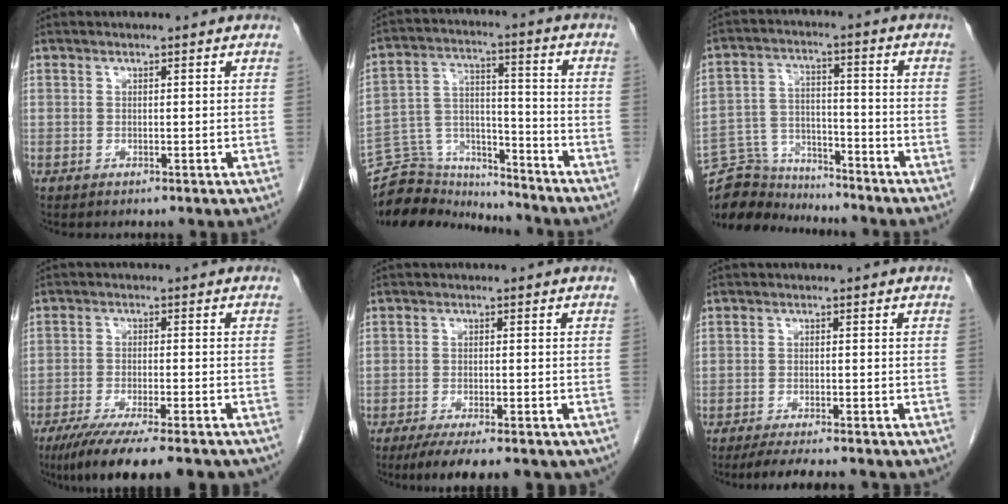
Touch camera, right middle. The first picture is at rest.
{"total": 13.3, "force": [-12.9, 3.3, 1.3], "torque": [-0.025, 0.043, -0.216]}
{"total": 11.4, "force": [-11.1, 2.9, 0.7], "torque": [-0.015, 0.034, -0.193]}
{"total": 19.0, "force": [-15.4, 3.6, 10.6], "torque": [-0.119, -0.018, -0.214]}
{"total": 12.0, "force": [-9.6, 2.7, 6.8], "torque": [-0.091, -0.010, -0.130]}
{"total": 9.7, "force": [-8.4, 1.5, 4.8], "torque": [-0.063, -0.011, -0.116]}